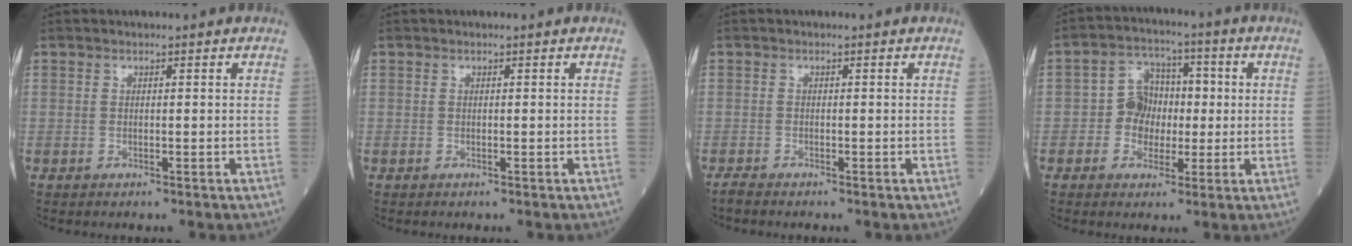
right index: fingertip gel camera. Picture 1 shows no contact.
{"total": 0.0}
{"total": 1.1, "force": [-1.1, 0.2, 0.2], "torque": [-0.009, -0.002, -0.024]}
{"total": 6.8, "force": [-0.6, 5.8, 3.6], "torque": [-0.059, 0.027, -0.012]}